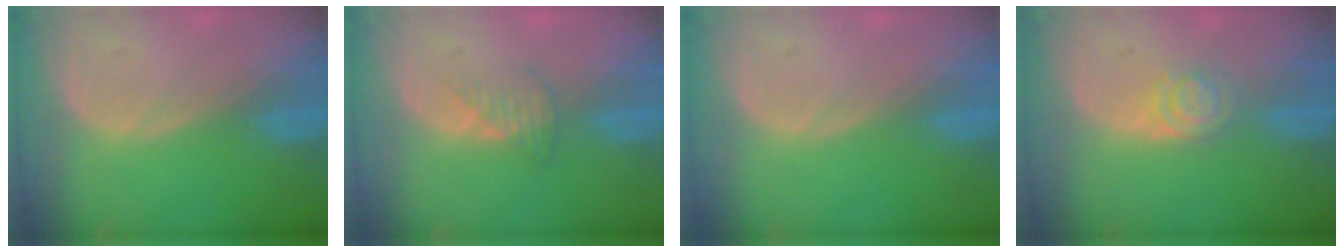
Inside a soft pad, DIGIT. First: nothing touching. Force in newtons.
{"total": 2.5, "press": 2.5, "slide": 0.2}
{"total": 0.0}
{"total": 3.9, "press": 3.5, "slide": 1.7}